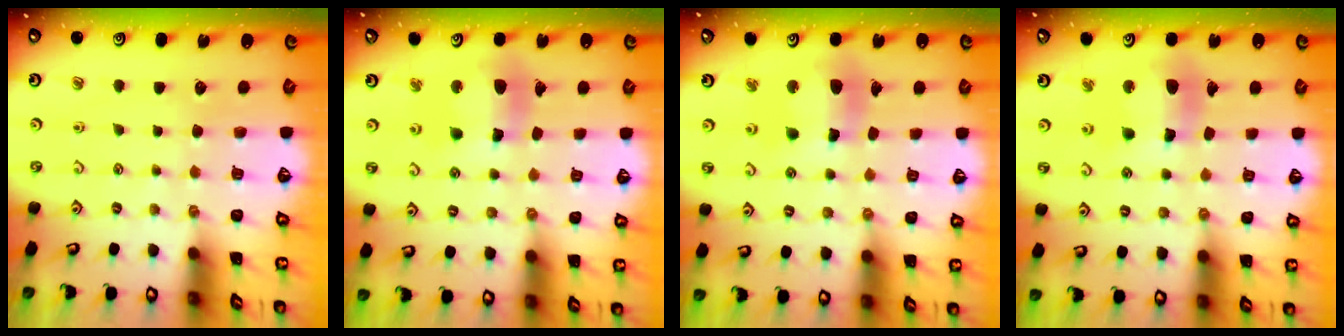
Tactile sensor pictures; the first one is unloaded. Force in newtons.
{"total": 10.3, "press": 10.2, "slide": 1.4}
{"total": 10.3, "press": 10.2, "slide": 1.4}
{"total": 10.3, "press": 10.2, "slide": 1.4}